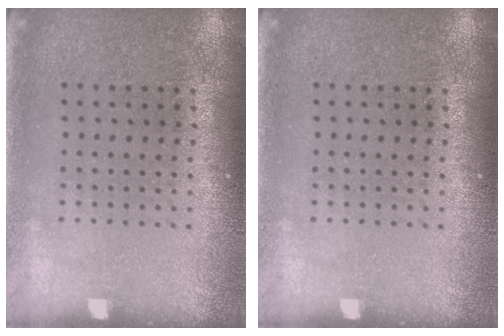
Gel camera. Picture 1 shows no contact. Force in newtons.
{"total": 0.0}